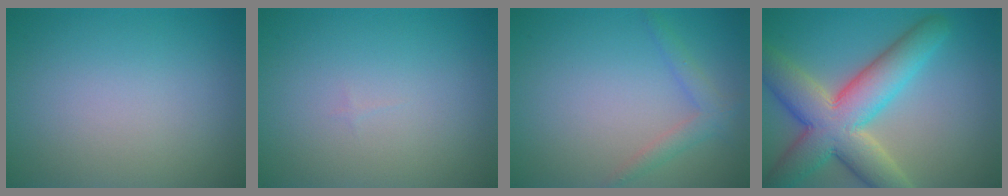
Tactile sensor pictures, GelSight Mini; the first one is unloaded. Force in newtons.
{"total": 0.0}
{"total": 1.9, "press": 1.9, "slide": 0.2}
{"total": 9.6, "press": 9.6, "slide": 0.6}